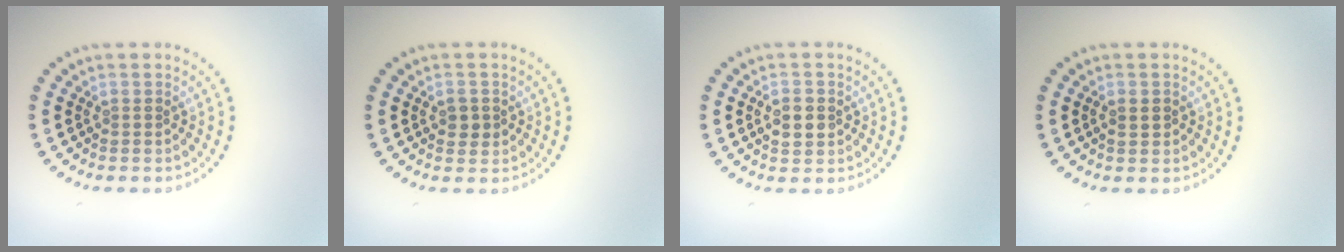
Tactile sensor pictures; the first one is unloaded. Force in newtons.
{"total": 1.5, "press": 1.5, "slide": 0.1}
{"total": 2.2, "press": 2.2, "slide": 0.1}
{"total": 0.9, "press": 0.9, "slide": 0.1}